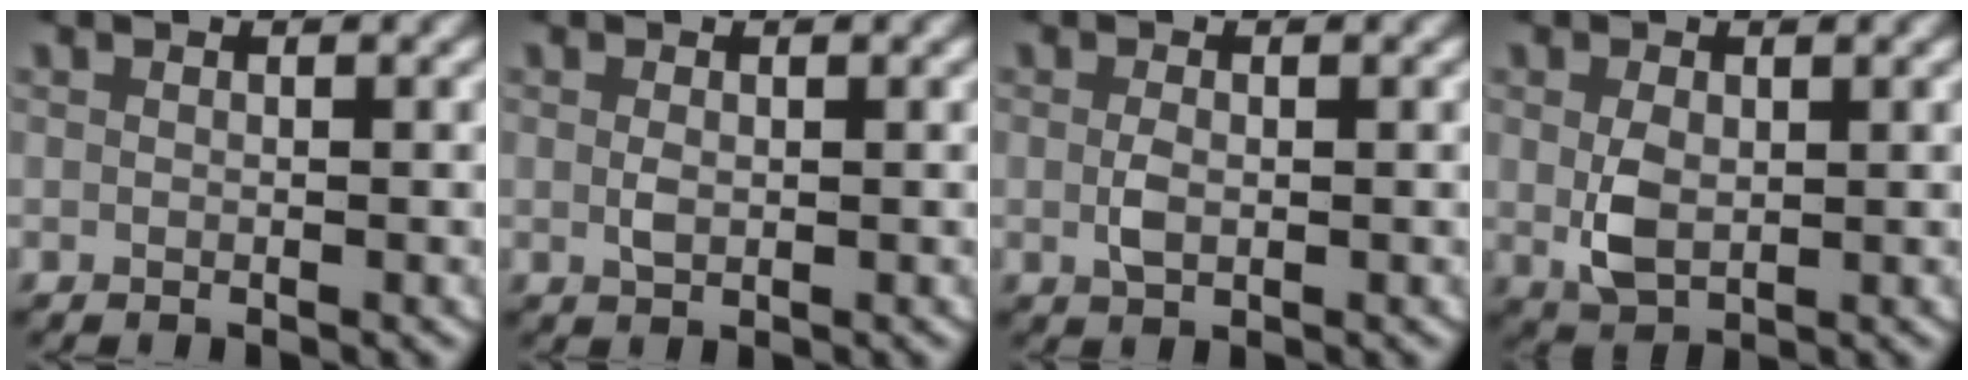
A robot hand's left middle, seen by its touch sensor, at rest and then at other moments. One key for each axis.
{"total": 1.1, "fx": 0.1, "fy": 0.6, "fz": 0.9, "tx": -0.023, "ty": -0.007, "tz": 0.009}
{"total": 1.6, "fx": -0.1, "fy": 0.9, "fz": 1.3, "tx": -0.034, "ty": -0.006, "tz": 0.004}
{"total": 3.4, "fx": 0.1, "fy": 2.3, "fz": 2.5, "tx": -0.061, "ty": -0.014, "tz": 0.011}